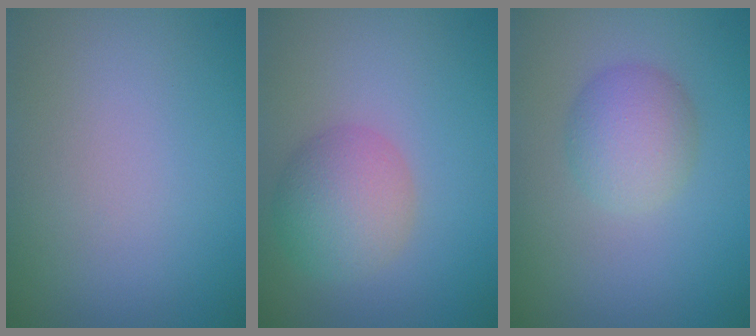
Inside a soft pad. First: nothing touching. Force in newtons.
{"total": 4.2, "press": 4.2, "slide": 0.1}
{"total": 3.5, "press": 3.5, "slide": 0.1}